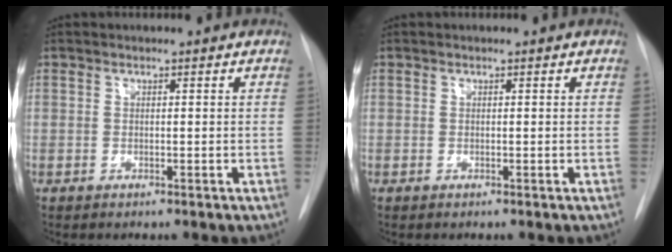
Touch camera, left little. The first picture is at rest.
{"total": 0.0}